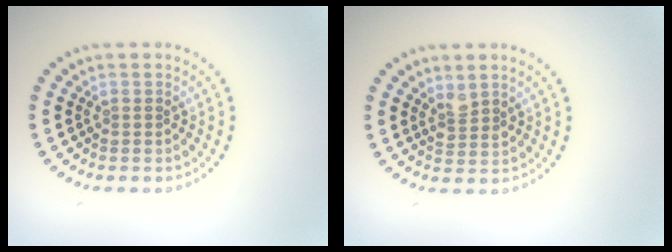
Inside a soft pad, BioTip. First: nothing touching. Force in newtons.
{"total": 1.6, "press": 1.4, "slide": 0.8}